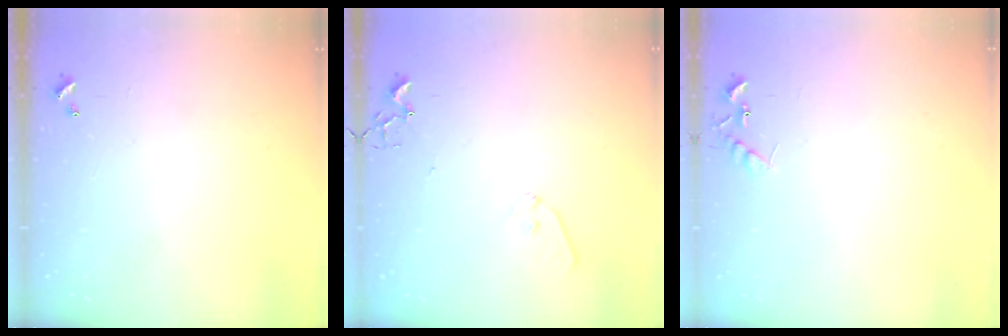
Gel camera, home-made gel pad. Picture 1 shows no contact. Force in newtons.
{"total": 7.0, "press": 6.9, "slide": 0.8}
{"total": 7.6, "press": 7.6, "slide": 0.7}